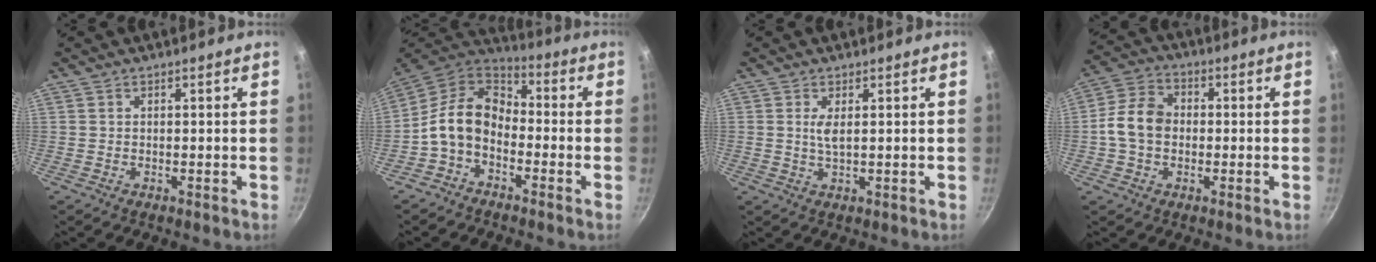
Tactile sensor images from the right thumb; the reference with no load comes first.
{"total": 11.9, "force": [-3.1, 8.4, 7.9], "torque": [-0.132, 0.053, -0.081]}
{"total": 2.5, "force": [0.7, 0.7, 2.3], "torque": [-0.046, -0.006, 0.014]}
{"total": 8.9, "force": [-0.6, 6.8, 5.8], "torque": [-0.091, 0.025, -0.026]}